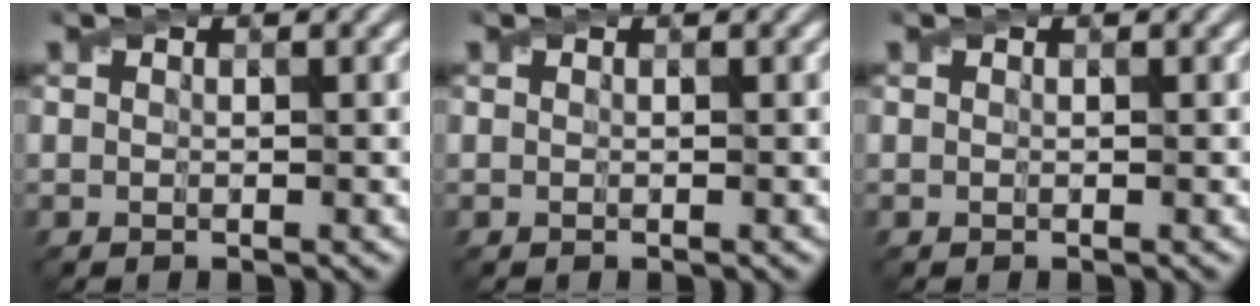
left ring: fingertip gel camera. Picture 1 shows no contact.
{"total": 0.0}
{"total": 0.0}